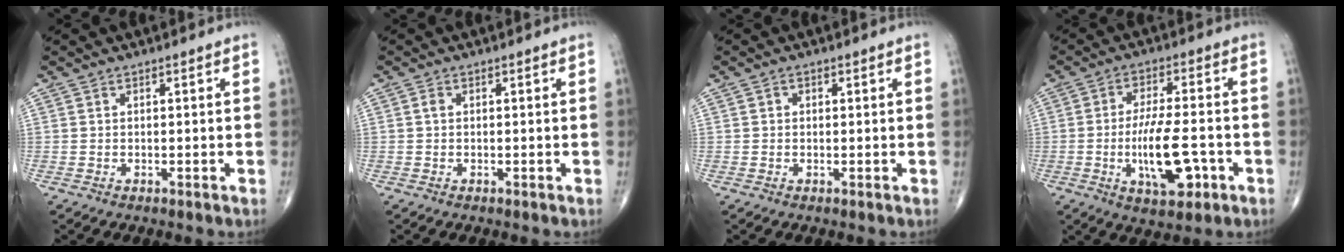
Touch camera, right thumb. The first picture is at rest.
{"total": 0.7, "force": [0.0, 0.5, 0.5], "torque": [-0.008, 0.001, -0.003]}
{"total": 0.7, "force": [0.1, 0.6, 0.3], "torque": [0.004, 0.001, -0.001]}
{"total": 11.6, "force": [-3.3, 4.2, 10.4], "torque": [-0.175, 0.008, -0.052]}